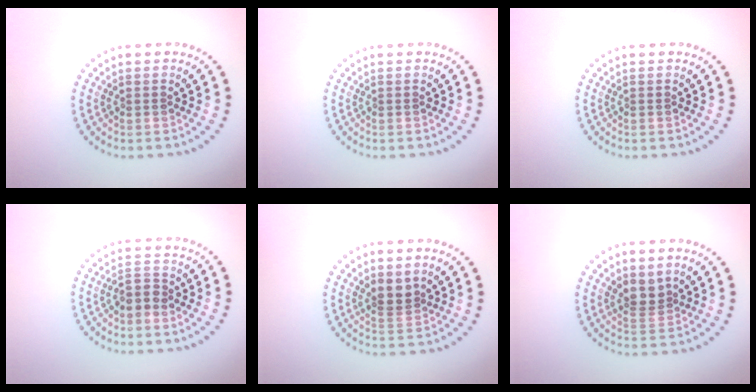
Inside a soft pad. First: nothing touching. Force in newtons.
{"total": 0.0}
{"total": 0.0}
{"total": 1.8, "press": 1.5, "slide": 0.9}
{"total": 2.2, "press": 1.8, "slide": 1.3}
{"total": 2.2, "press": 1.6, "slide": 1.4}